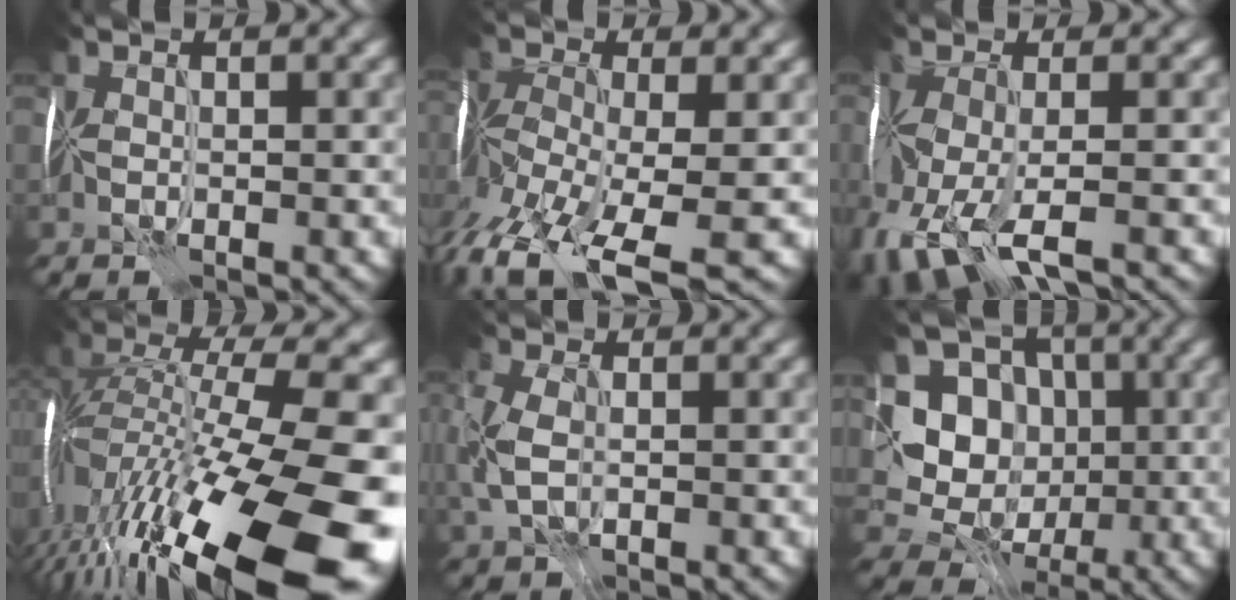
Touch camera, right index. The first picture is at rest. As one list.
[{"total": 11.2, "force": [-7.0, 4.5, 7.5], "torque": [-0.178, -0.005, -0.110]}, {"total": 5.5, "force": [-3.0, 2.1, 4.2], "torque": [-0.105, -0.012, -0.058]}, {"total": 16.4, "force": [-7.7, 5.4, 13.5], "torque": [-0.250, 0.012, -0.138]}, {"total": 3.6, "force": [-0.2, 2.7, 2.3], "torque": [-0.084, 0.004, -0.009]}, {"total": 7.5, "force": [0.6, 7.0, 2.7], "torque": [-0.041, -0.004, -0.006]}]